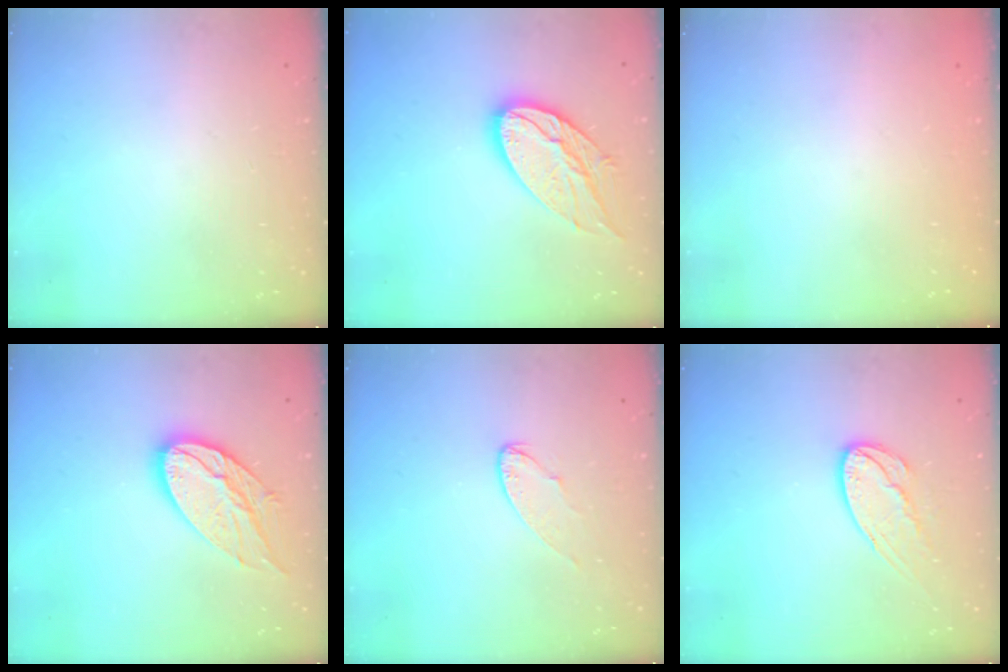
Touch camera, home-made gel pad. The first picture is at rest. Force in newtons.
{"total": 15.3, "press": 15.3, "slide": 1.1}
{"total": 0.0}
{"total": 15.3, "press": 15.3, "slide": 1.1}
{"total": 6.6, "press": 6.5, "slide": 0.5}
{"total": 11.3, "press": 11.3, "slide": 1.0}